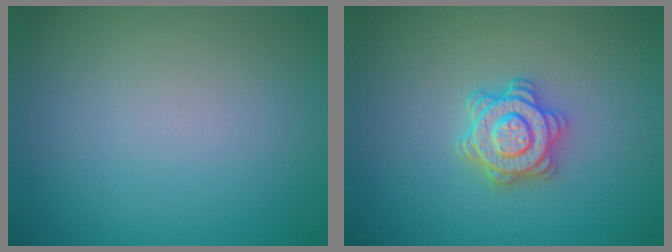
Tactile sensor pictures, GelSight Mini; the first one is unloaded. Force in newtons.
{"total": 3.6, "press": 3.3, "slide": 1.4}